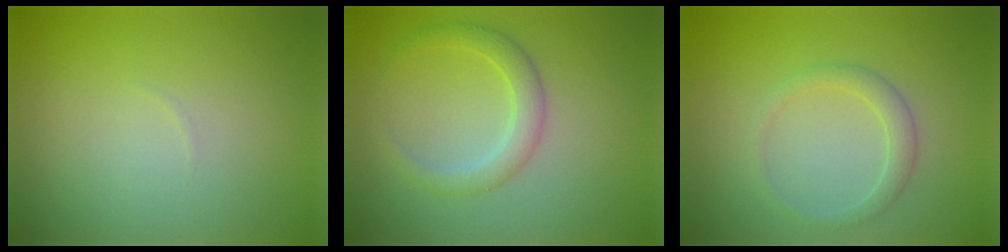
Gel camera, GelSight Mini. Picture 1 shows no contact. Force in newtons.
{"total": 2.5, "press": 2.5, "slide": 0.1}
{"total": 1.8, "press": 1.8, "slide": 0.0}